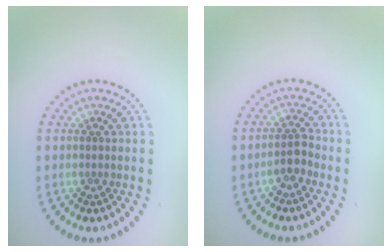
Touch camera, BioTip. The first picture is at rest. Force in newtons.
{"total": 1.8, "press": 1.5, "slide": 1.0}